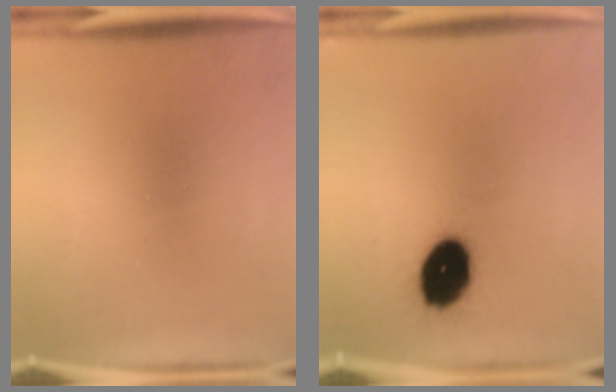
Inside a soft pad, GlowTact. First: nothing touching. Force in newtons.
{"total": 12.7}